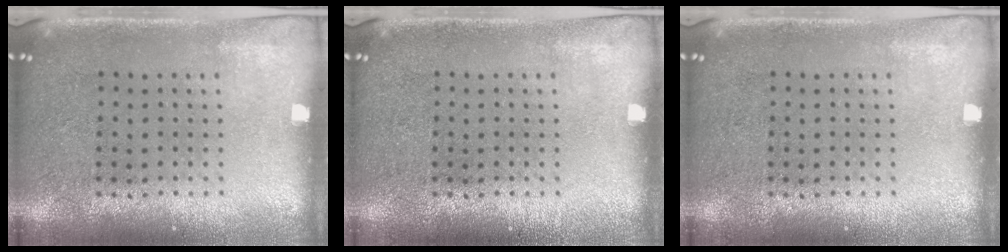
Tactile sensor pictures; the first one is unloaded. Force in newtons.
{"total": 0.0}
{"total": 0.0}